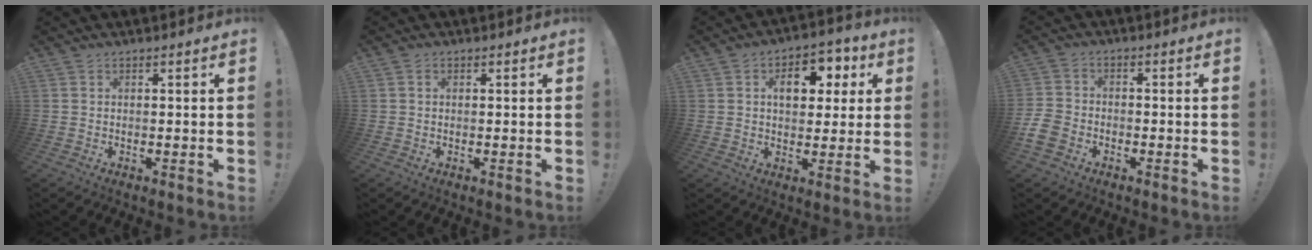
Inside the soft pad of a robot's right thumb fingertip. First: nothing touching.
{"total": 0.6, "force": [0.1, 0.5, 0.2], "torque": [0.003, 0.000, 0.000]}
{"total": 10.8, "force": [3.0, 7.4, 7.3], "torque": [-0.094, -0.002, 0.051]}
{"total": 6.9, "force": [-3.7, 4.8, 3.3], "torque": [-0.075, 0.018, -0.068]}